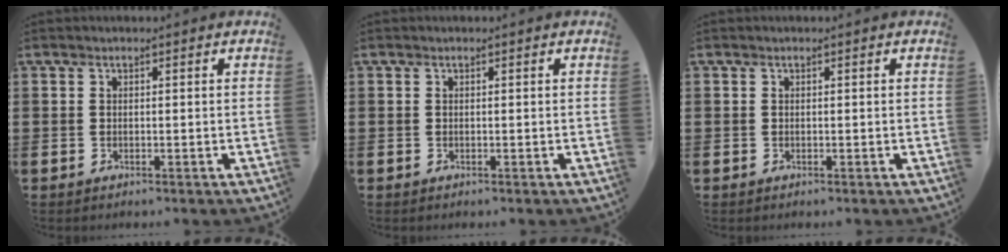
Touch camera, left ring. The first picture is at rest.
{"total": 0.0}
{"total": 0.0}